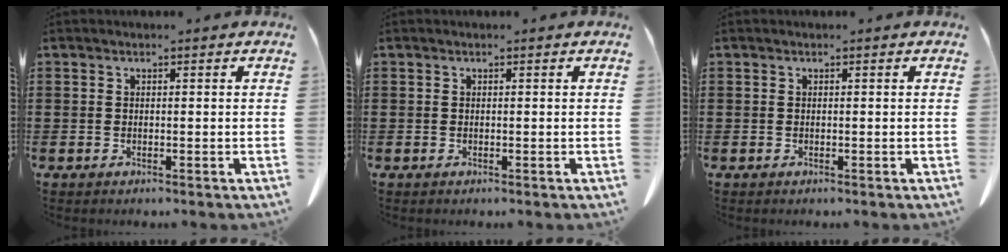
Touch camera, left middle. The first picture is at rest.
{"total": 0.0}
{"total": 0.0}